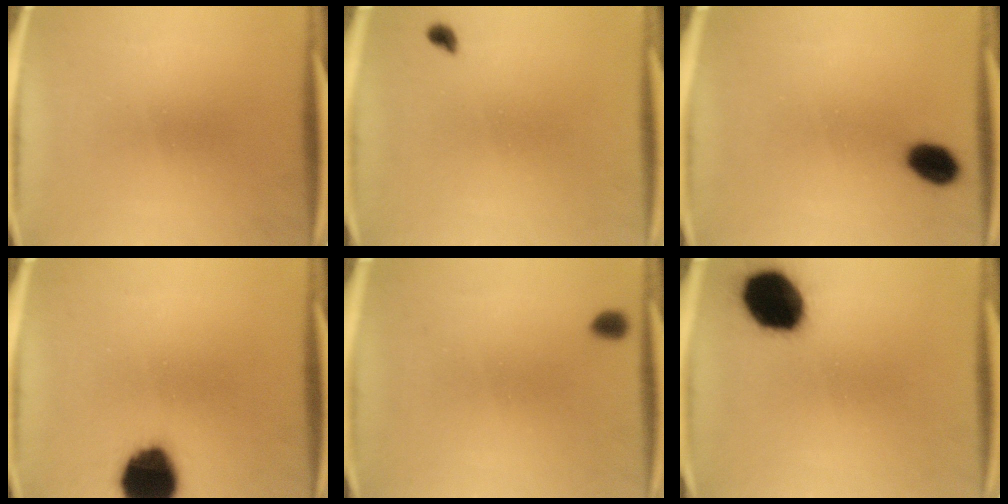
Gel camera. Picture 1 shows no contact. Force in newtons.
{"total": 1.4}
{"total": 6.2}
{"total": 15.0}
{"total": 1.3}
{"total": 15.9}